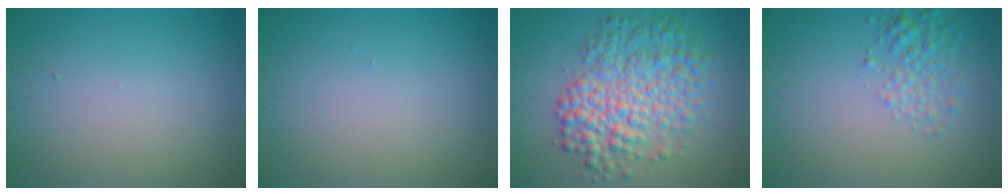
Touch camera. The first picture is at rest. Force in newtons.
{"total": 0.0}
{"total": 7.2, "press": 7.2, "slide": 0.1}
{"total": 2.6, "press": 2.6, "slide": 0.1}